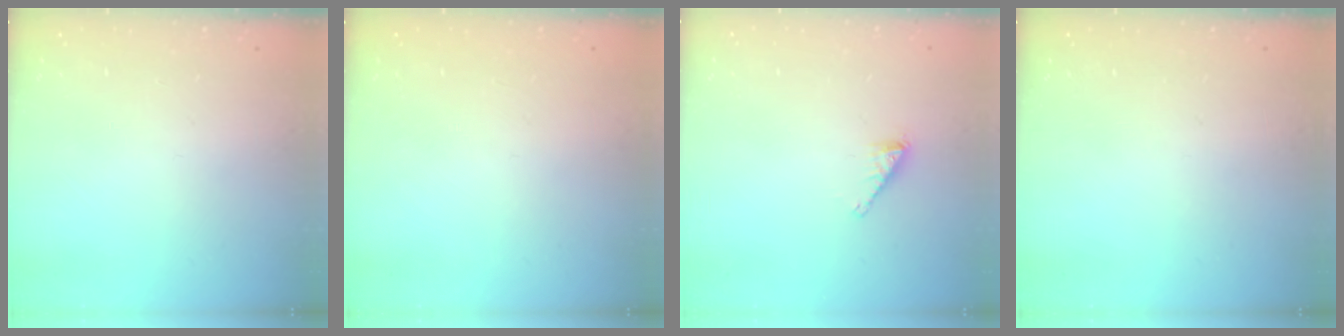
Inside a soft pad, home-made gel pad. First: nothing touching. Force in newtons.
{"total": 0.0}
{"total": 1.8, "press": 1.7, "slide": 0.1}
{"total": 0.0}